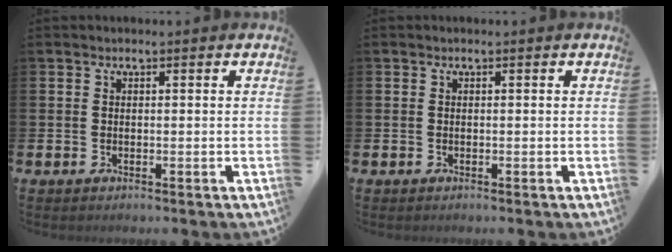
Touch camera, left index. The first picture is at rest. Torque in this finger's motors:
{"motor_torque": [0.00, 0.00, 0.00, 0.00]}